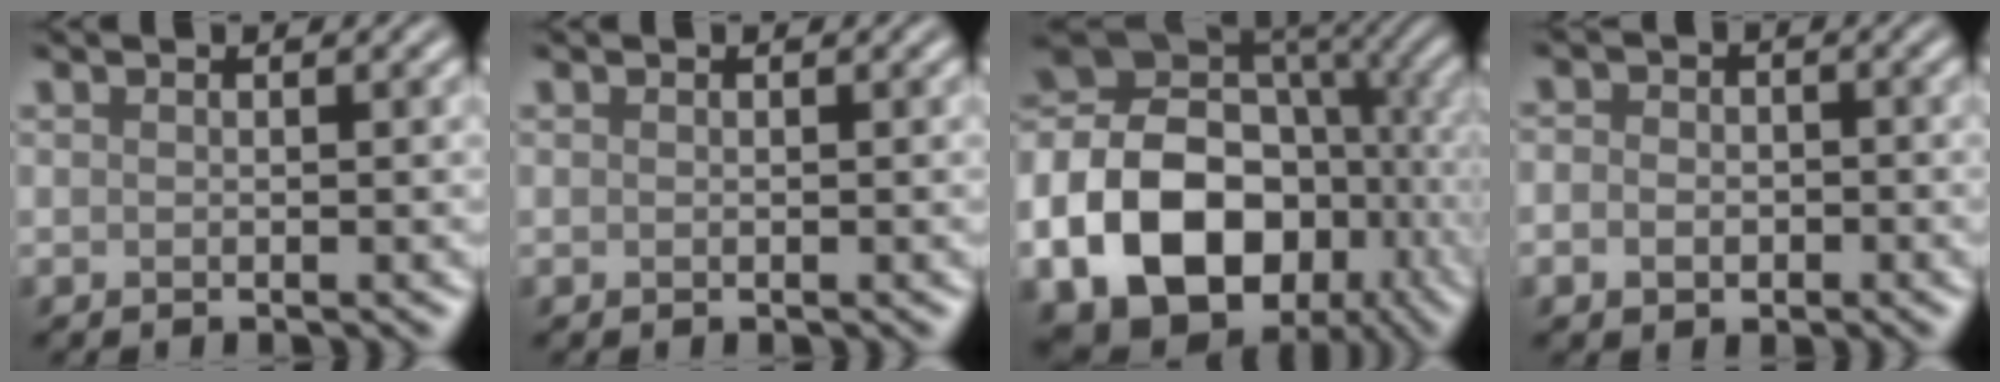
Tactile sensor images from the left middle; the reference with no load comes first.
{"total": 0.0}
{"total": 20.7, "force": [-5.7, 16.0, 11.7], "torque": [-0.237, -0.013, -0.101]}
{"total": 2.6, "force": [-0.5, 2.2, 1.2], "torque": [-0.009, 0.000, -0.018]}